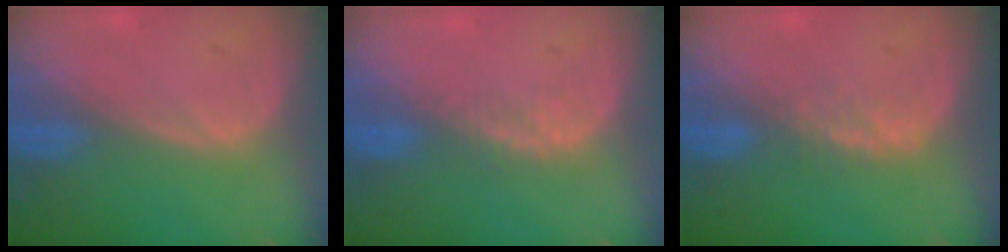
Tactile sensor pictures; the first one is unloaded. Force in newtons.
{"total": 2.2, "press": 1.6, "slide": 1.5}
{"total": 1.9, "press": 1.8, "slide": 0.5}